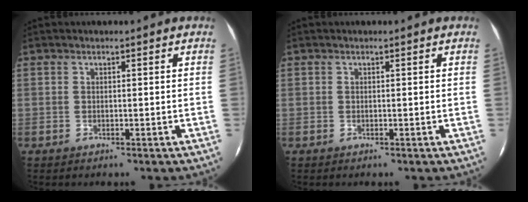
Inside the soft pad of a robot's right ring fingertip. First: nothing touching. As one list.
[{"total": 0.0}]